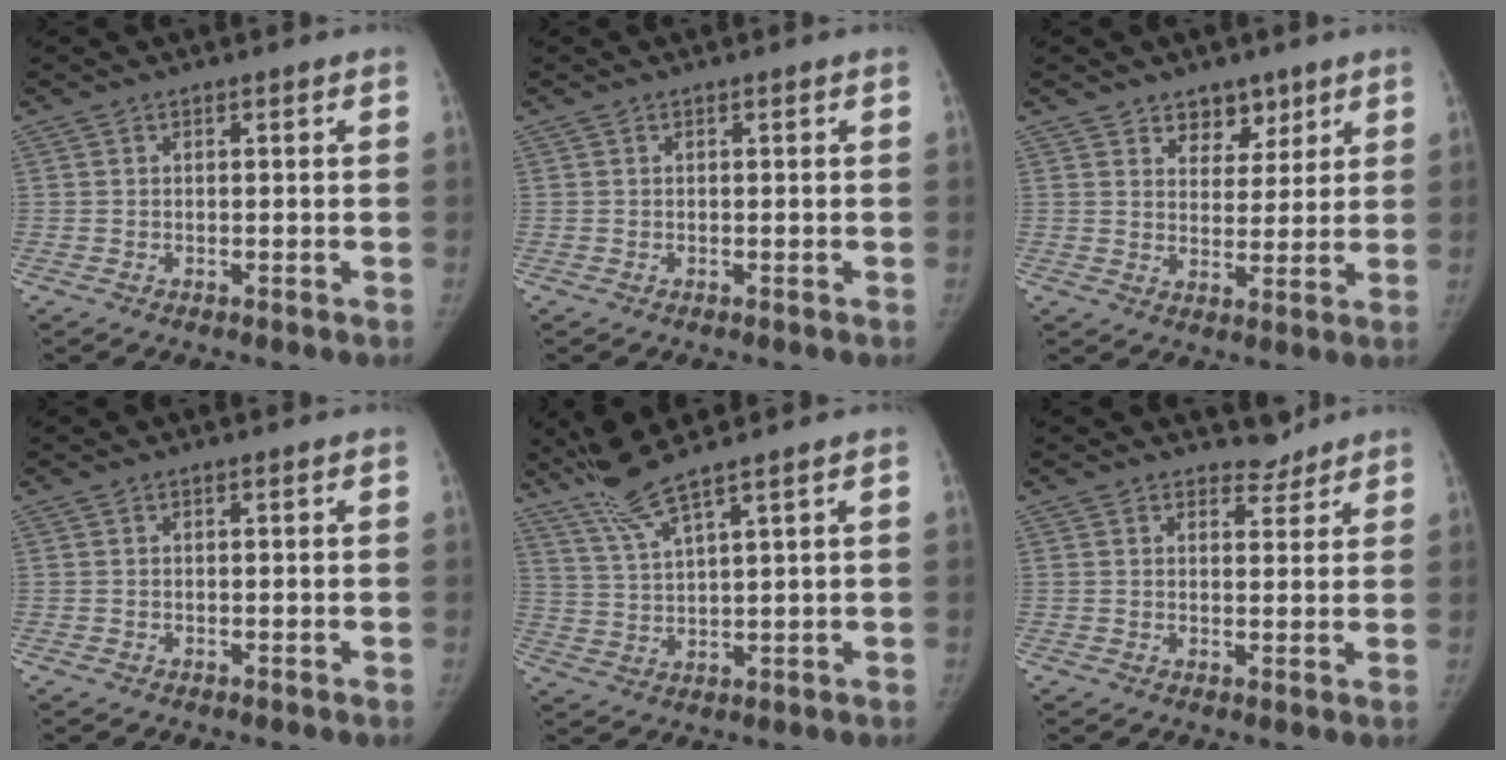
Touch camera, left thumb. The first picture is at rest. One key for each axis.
{"total": 0.0}
{"total": 5.9, "fx": 4.1, "fy": 3.9, "fz": 1.9, "tx": 0.007, "ty": -0.025, "tz": 0.065}
{"total": 0.0}
{"total": 7.3, "fx": 5.8, "fy": -0.6, "fz": 4.4, "tx": -0.095, "ty": -0.025, "tz": 0.126}
{"total": 2.8, "fx": 2.5, "fy": 1.3, "fz": -0.2, "tx": 0.027, "ty": -0.018, "tz": 0.030}